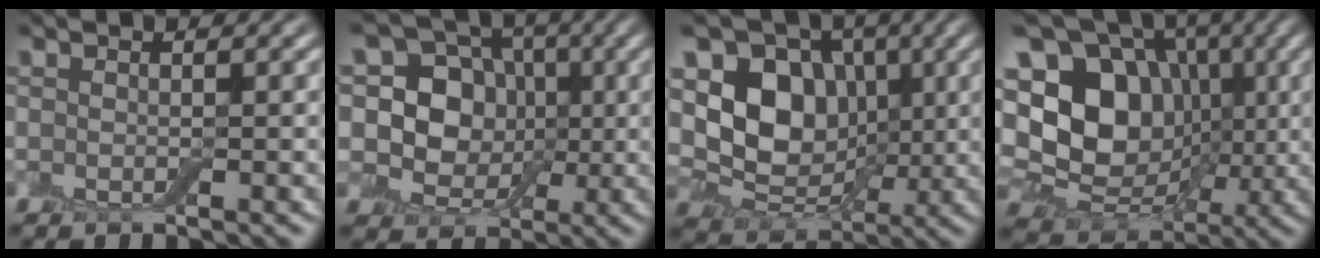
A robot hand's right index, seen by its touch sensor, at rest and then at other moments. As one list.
[{"total": 8.6, "force": [1.2, 7.2, 4.5], "torque": [-0.072, 0.016, -0.004]}, {"total": 8.4, "force": [1.3, 6.7, 4.9], "torque": [-0.088, -0.011, 0.015]}, {"total": 16.9, "force": [1.7, 13.8, 9.5], "torque": [-0.196, 0.027, 0.025]}]